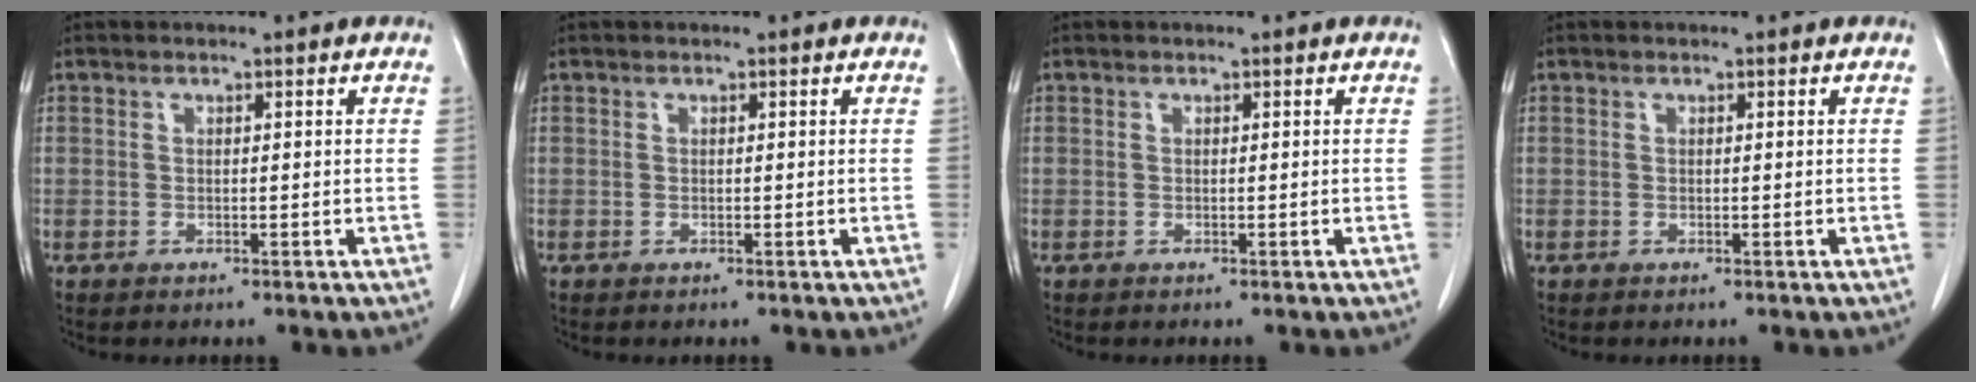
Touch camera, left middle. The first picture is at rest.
{"total": 0.0}
{"total": 0.0}
{"total": 0.0}